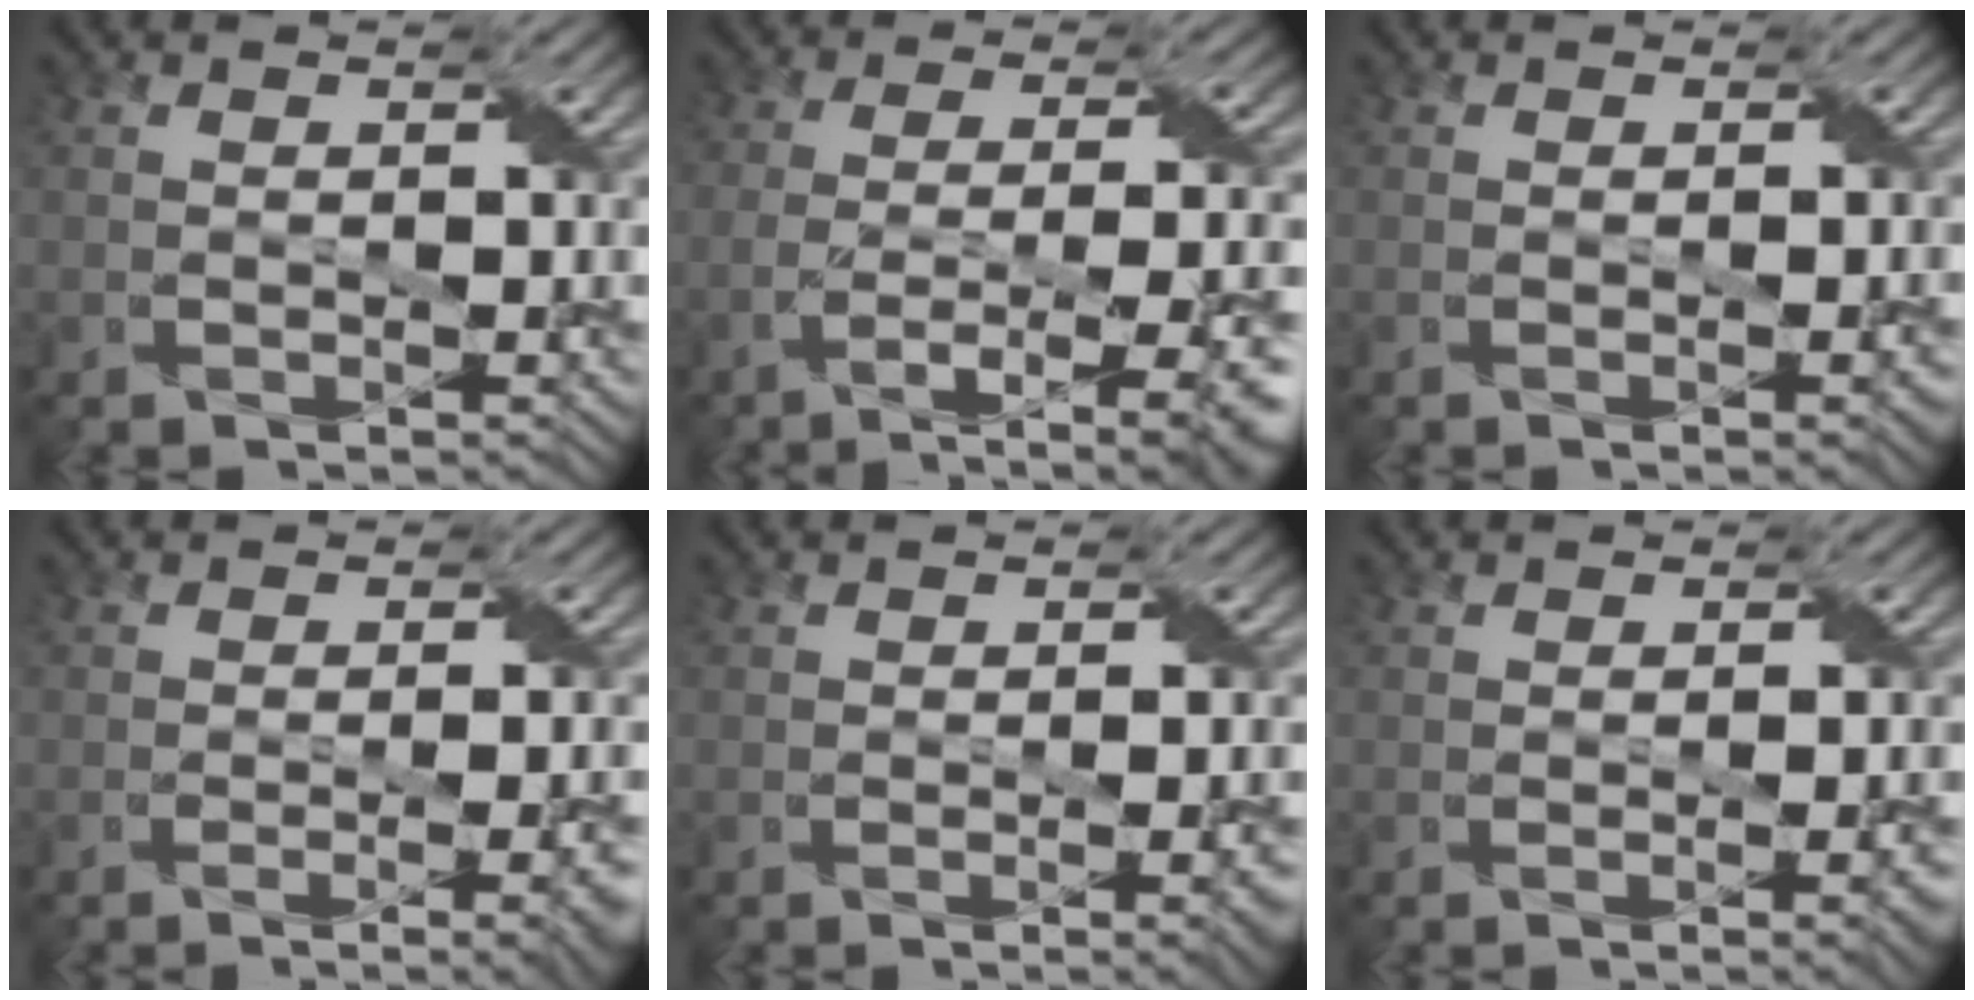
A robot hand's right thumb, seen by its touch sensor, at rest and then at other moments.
{"total": 10.1, "force": [-4.0, 3.0, 8.8], "torque": [-0.153, -0.007, -0.057]}
{"total": 1.9, "force": [-0.3, 0.6, 1.8], "torque": [-0.018, 0.003, -0.008]}
{"total": 5.5, "force": [-2.3, 1.4, 4.8], "torque": [-0.055, -0.002, -0.029]}
{"total": 3.1, "force": [-0.8, 0.9, 2.8], "torque": [-0.030, -0.001, -0.011]}
{"total": 3.1, "force": [-0.7, 0.9, 2.9], "torque": [-0.030, -0.001, -0.009]}